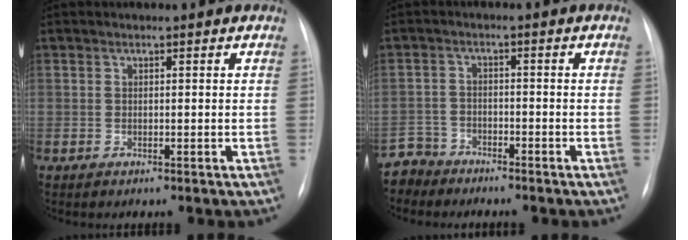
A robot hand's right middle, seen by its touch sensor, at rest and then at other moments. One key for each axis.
{"total": 4.4, "fx": -3.9, "fy": 1.6, "fz": -1.3, "tx": 0.025, "ty": -0.005, "tz": -0.077}